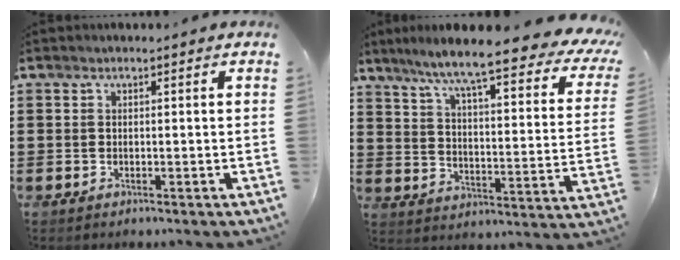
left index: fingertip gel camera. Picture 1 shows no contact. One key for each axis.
{"total": 9.3, "fx": 7.3, "fy": -0.1, "fz": 5.8, "tx": -0.128, "ty": -0.054, "tz": 0.113}